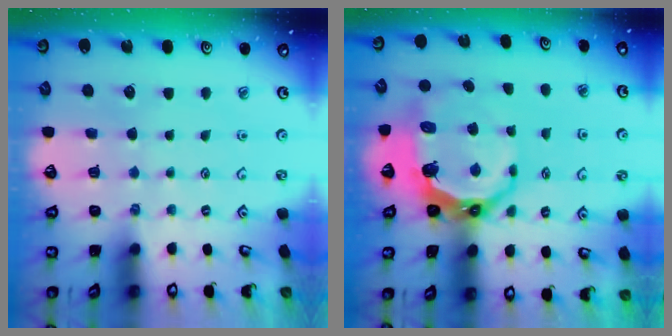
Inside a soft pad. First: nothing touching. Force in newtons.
{"total": 11.6, "press": 10.6, "slide": 4.9}